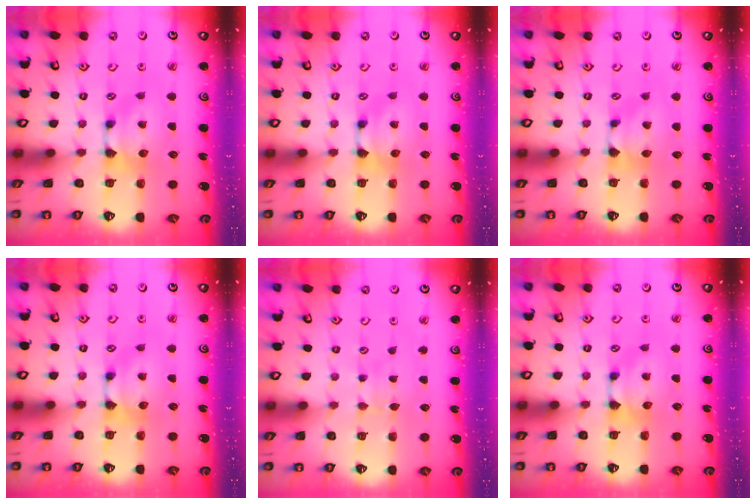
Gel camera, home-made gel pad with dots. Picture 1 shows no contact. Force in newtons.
{"total": 0.0}
{"total": 0.9, "press": 0.6, "slide": 0.6}
{"total": 0.0}
{"total": 2.9, "press": 2.8, "slide": 0.4}
{"total": 0.0}